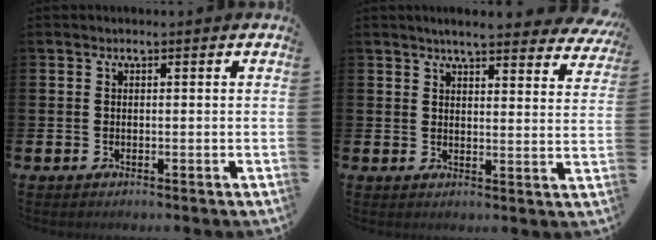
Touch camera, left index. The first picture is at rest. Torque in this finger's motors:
{"motor_torque": [1.02, -1.13, 0.39, 0.03]}